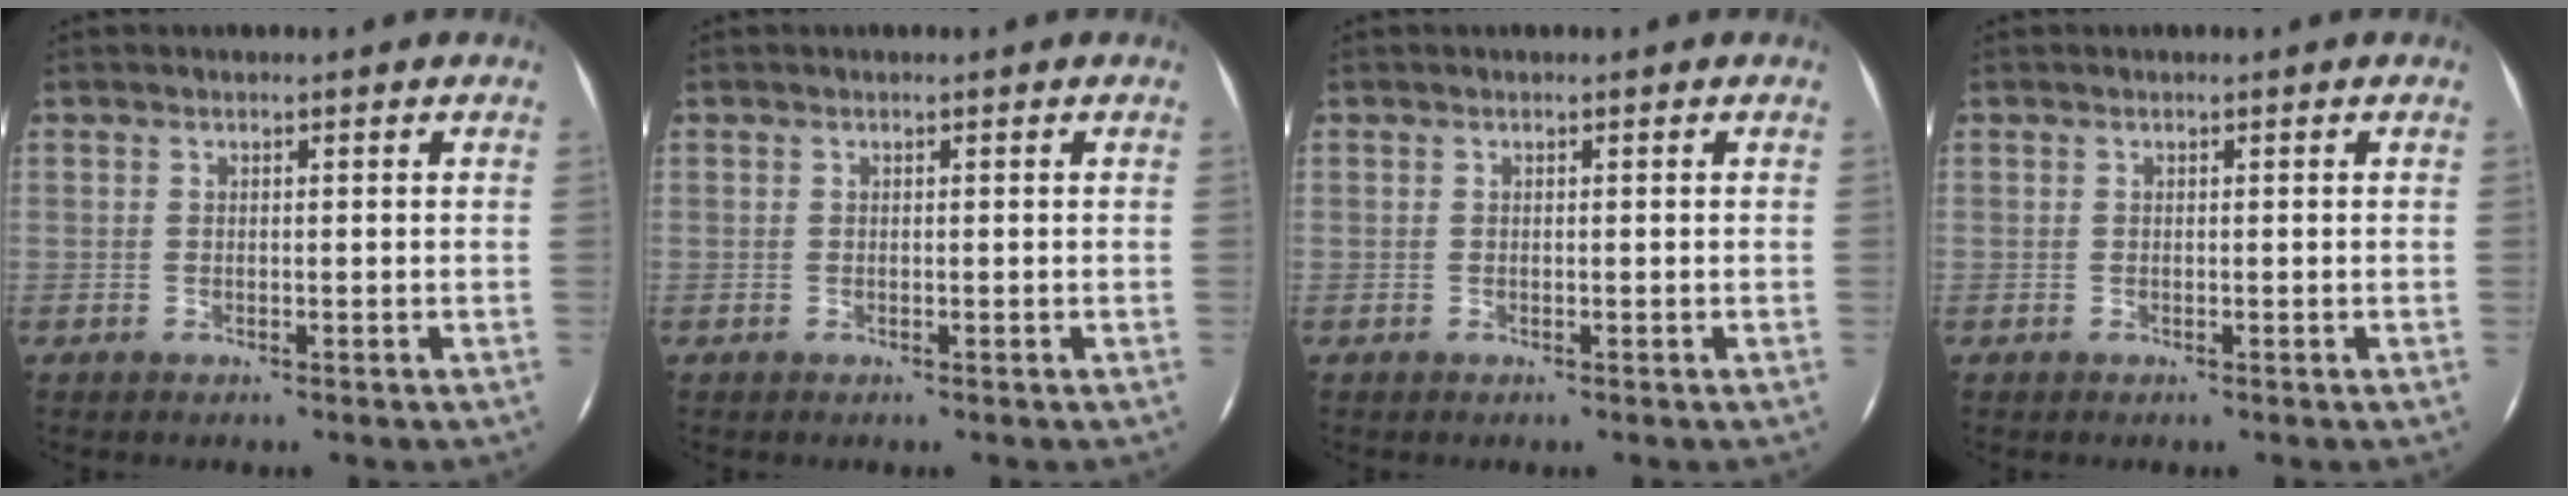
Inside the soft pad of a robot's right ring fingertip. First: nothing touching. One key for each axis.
{"total": 0.0}
{"total": 0.0}
{"total": 0.0}